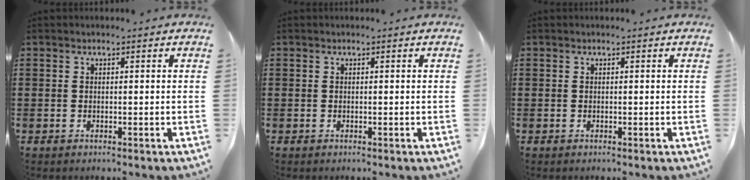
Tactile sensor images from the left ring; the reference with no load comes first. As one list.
[{"total": 0.0}, {"total": 0.0}]